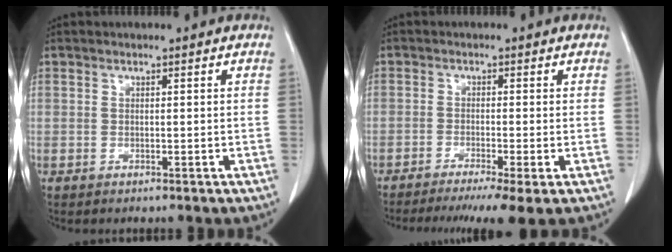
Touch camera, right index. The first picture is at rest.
{"total": 5.9, "force": [-3.6, 0.1, 4.7], "torque": [-0.070, -0.014, -0.060]}